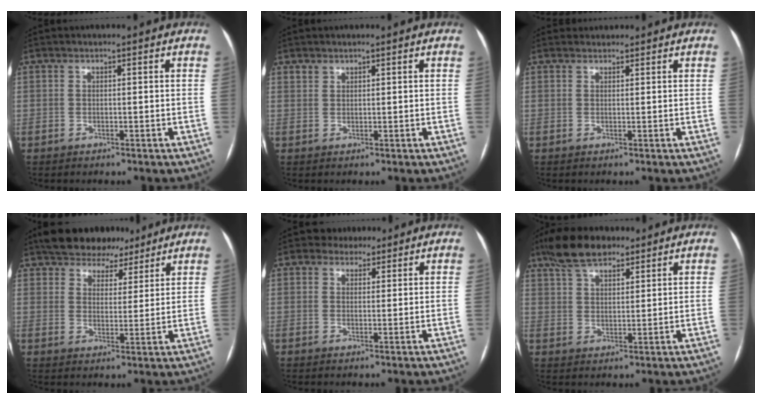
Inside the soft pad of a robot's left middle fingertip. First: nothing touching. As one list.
[{"total": 0.9, "force": [0.8, 0.4, 0.0], "torque": [0.004, 0.002, 0.015]}, {"total": 1.4, "force": [1.3, 0.3, -0.2], "torque": [-0.003, 0.012, 0.024]}, {"total": 9.1, "force": [7.4, 4.5, 2.7], "torque": [-0.028, 0.016, 0.109]}, {"total": 2.9, "force": [2.3, 1.7, 0.0], "torque": [0.001, 0.007, 0.033]}, {"total": 6.4, "force": [4.7, 2.5, 3.5], "torque": [-0.074, 0.018, 0.088]}]